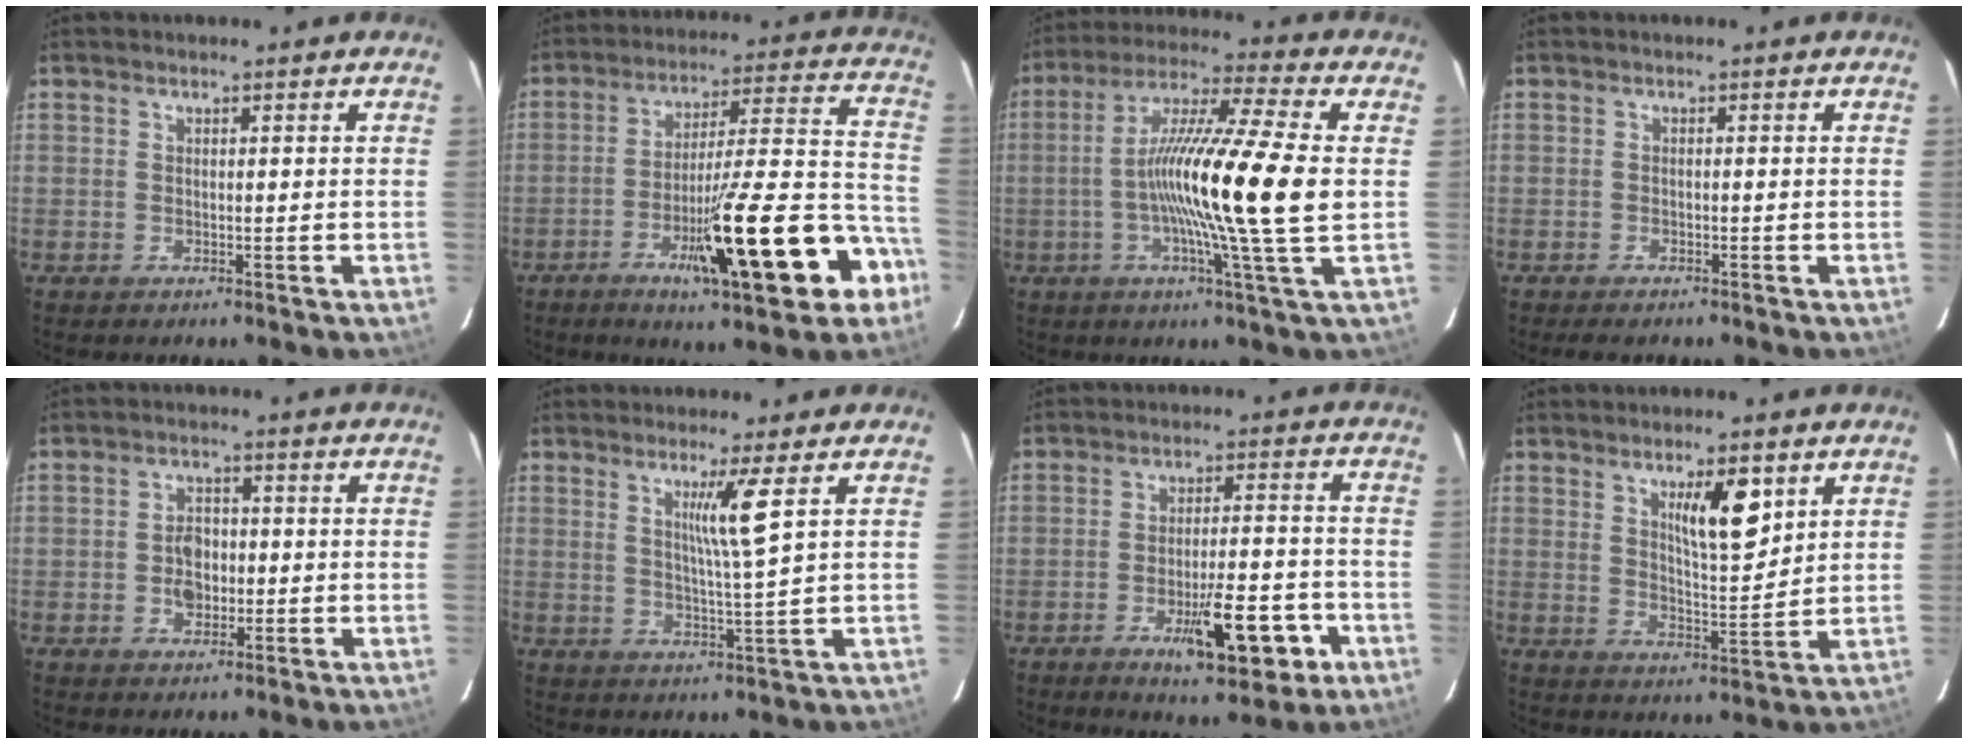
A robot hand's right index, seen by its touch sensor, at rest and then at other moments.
{"total": 20.5, "force": [-9.3, 1.9, 18.2], "torque": [-0.239, 0.004, -0.134]}
{"total": 17.6, "force": [-0.8, -1.4, 17.5], "torque": [-0.307, -0.006, -0.031]}
{"total": 2.3, "force": [-1.9, 0.8, 0.9], "torque": [-0.017, -0.004, -0.024]}
{"total": 4.1, "force": [-0.6, 2.9, 2.9], "torque": [-0.052, 0.006, -0.009]}
{"total": 5.4, "force": [2.2, -1.6, 4.6], "torque": [-0.083, -0.015, 0.041]}
{"total": 10.9, "force": [-5.0, 2.5, 9.3], "torque": [-0.133, -0.002, -0.069]}
{"total": 7.6, "force": [3.8, 1.6, 6.4], "torque": [-0.105, -0.006, 0.065]}